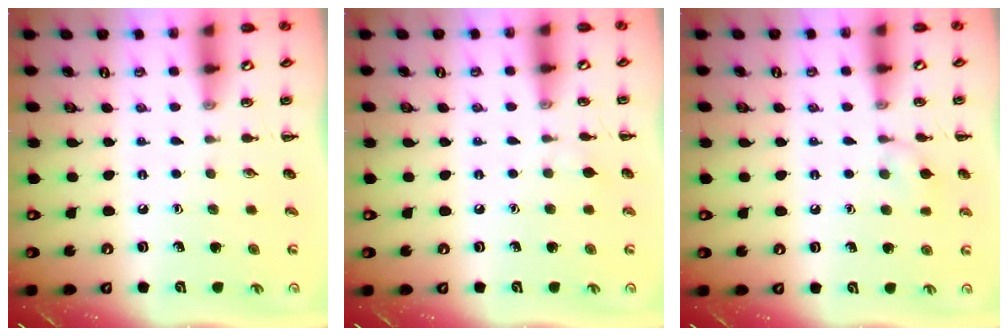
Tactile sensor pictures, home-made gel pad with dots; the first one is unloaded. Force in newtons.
{"total": 4.4, "press": 4.1, "slide": 1.7}
{"total": 6.7, "press": 6.4, "slide": 2.0}